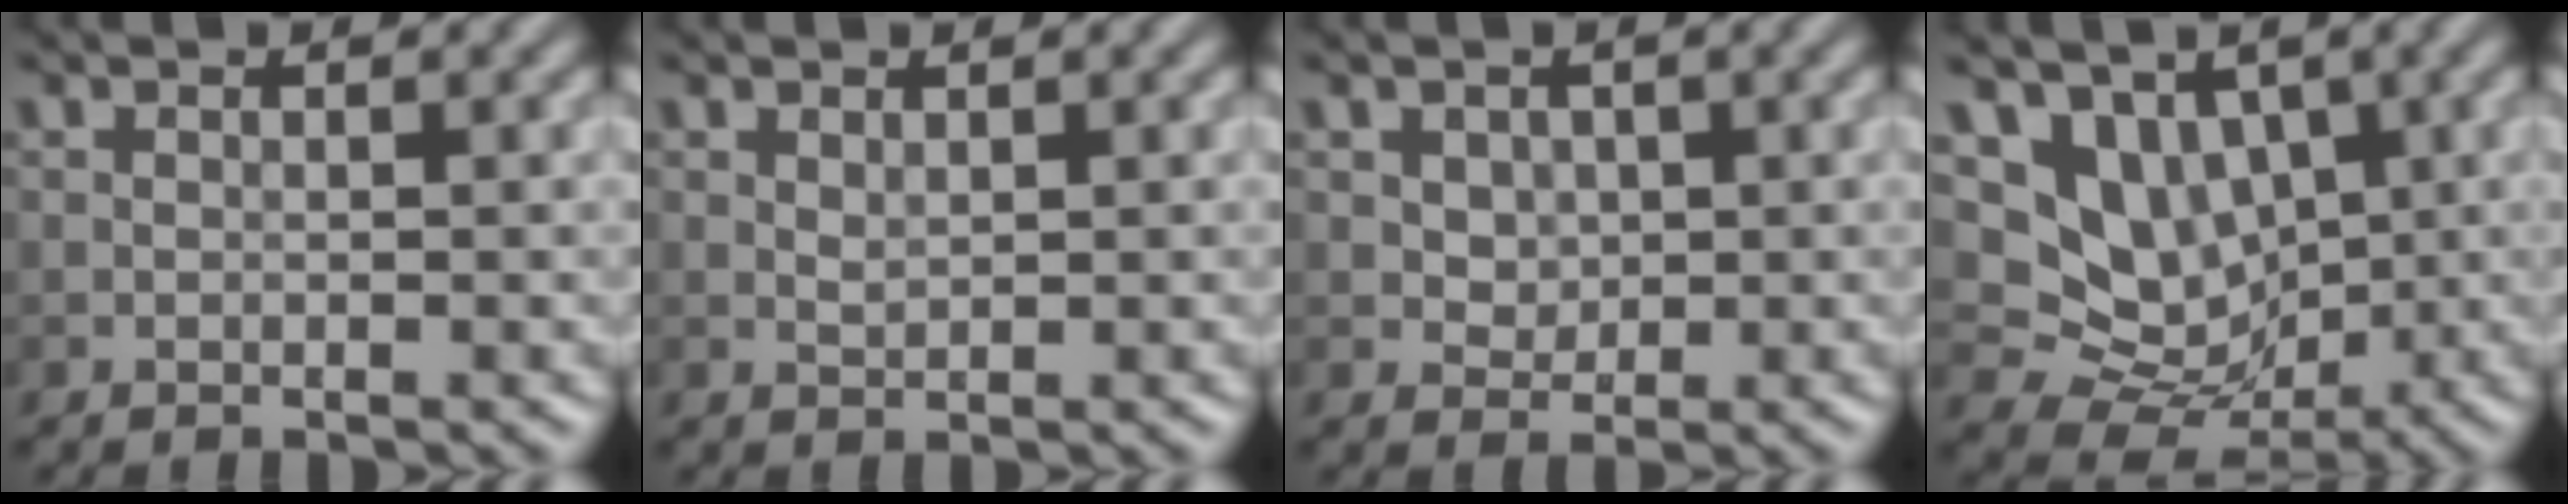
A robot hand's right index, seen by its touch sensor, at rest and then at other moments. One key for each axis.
{"total": 0.7, "fx": 0.4, "fy": 0.4, "fz": 0.4, "tx": -0.012, "ty": -0.003, "tz": 0.011}
{"total": 2.3, "fx": 0.8, "fy": 1.9, "fz": 1.1, "tx": -0.028, "ty": -0.002, "tz": 0.029}
{"total": 7.1, "fx": 1.9, "fy": 5.7, "fz": 3.8, "tx": -0.058, "ty": -0.014, "tz": 0.026}